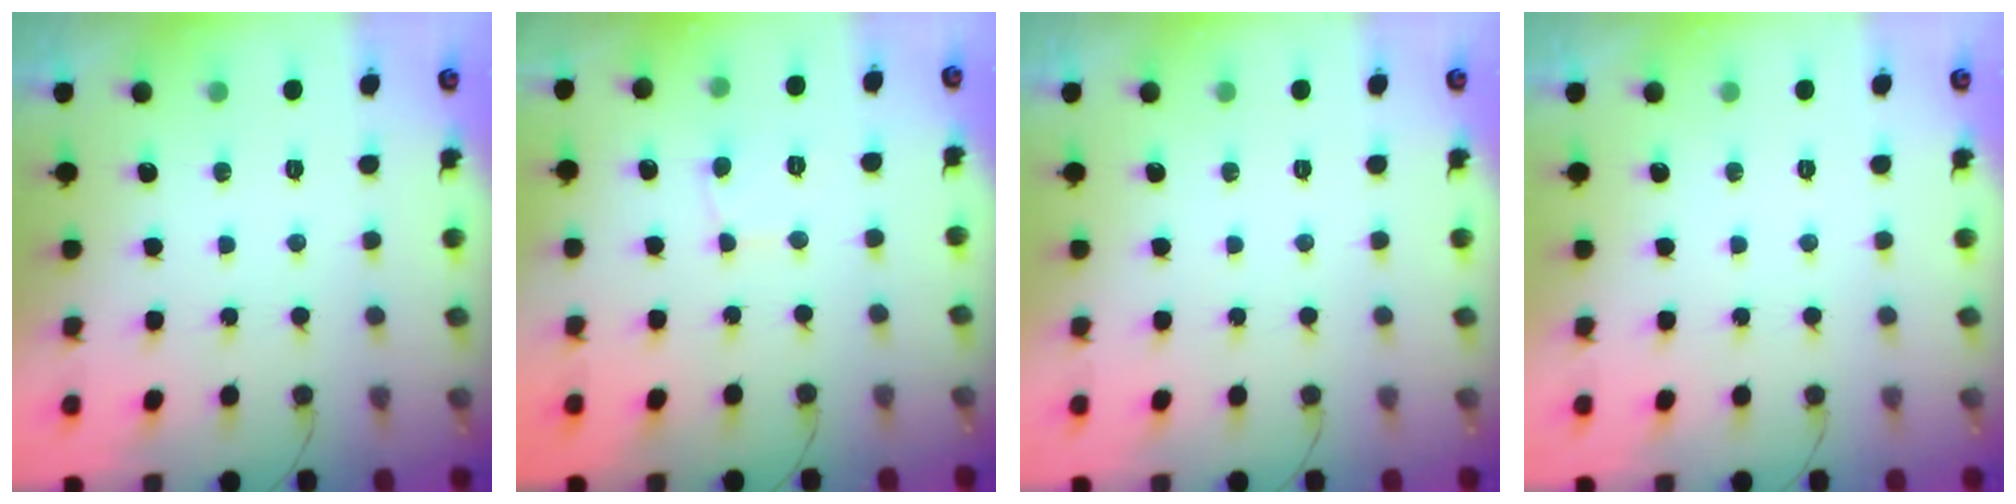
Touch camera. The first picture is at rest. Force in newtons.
{"total": 2.9, "press": 2.8, "slide": 0.3}
{"total": 0.0}
{"total": 0.0}